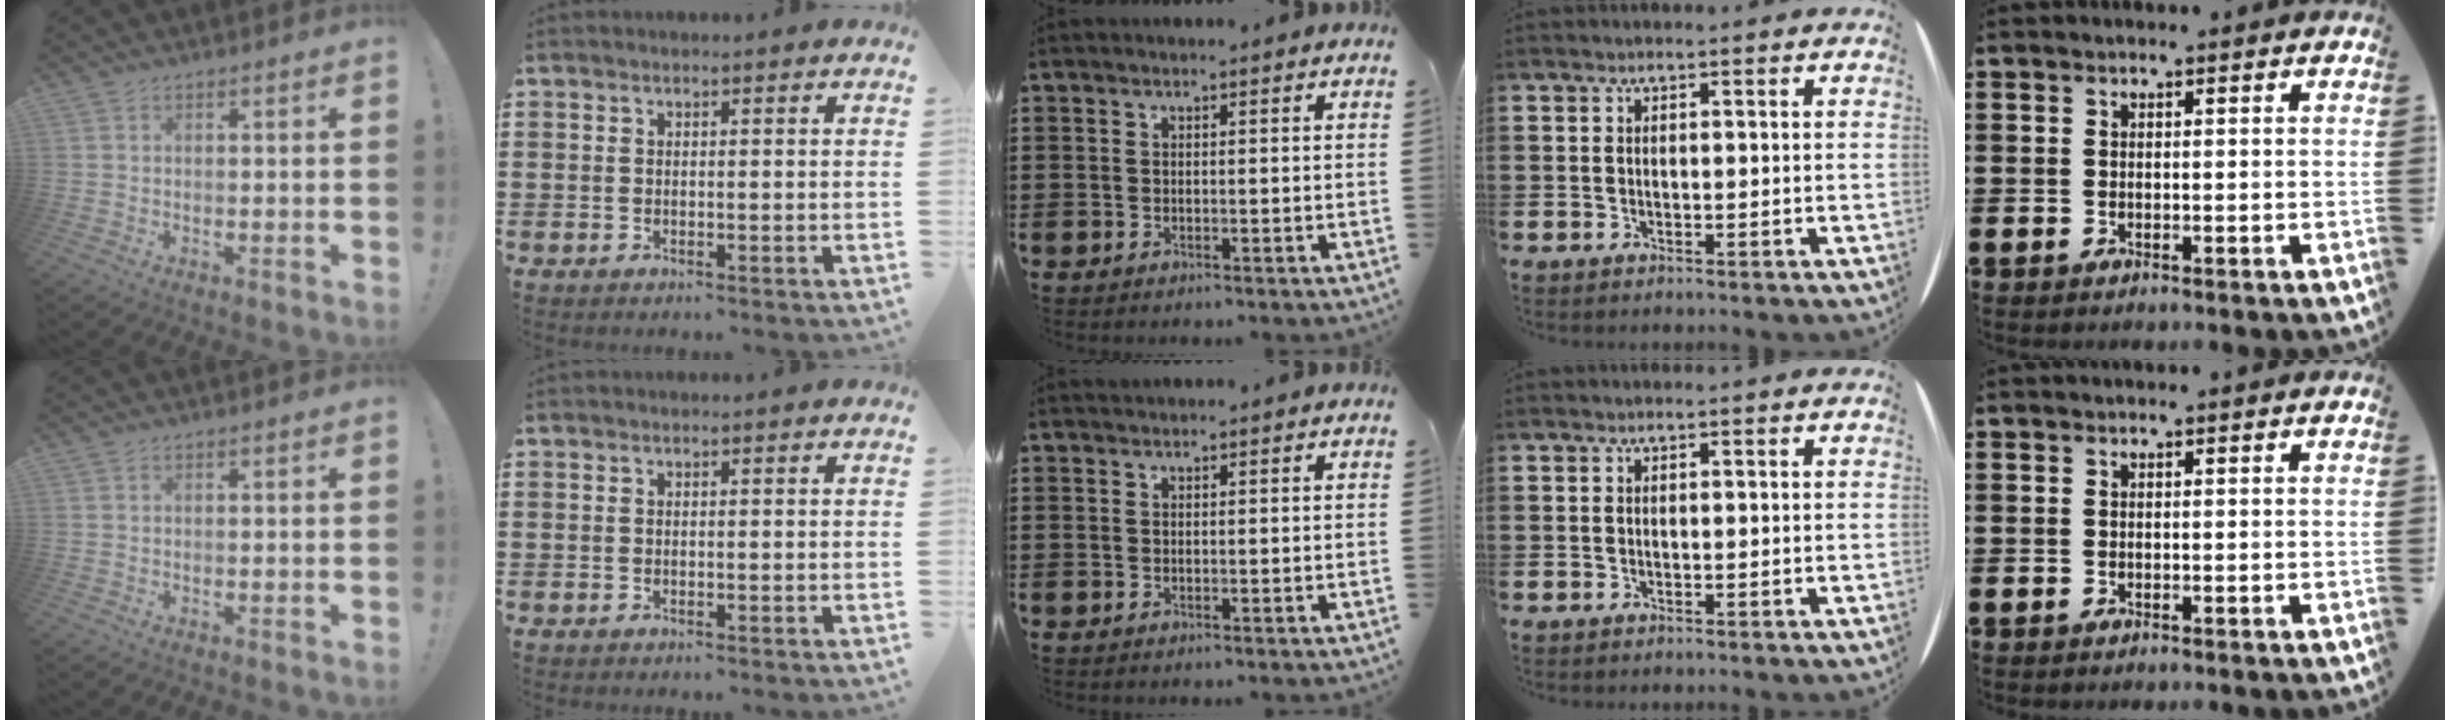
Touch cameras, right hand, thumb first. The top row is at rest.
{}